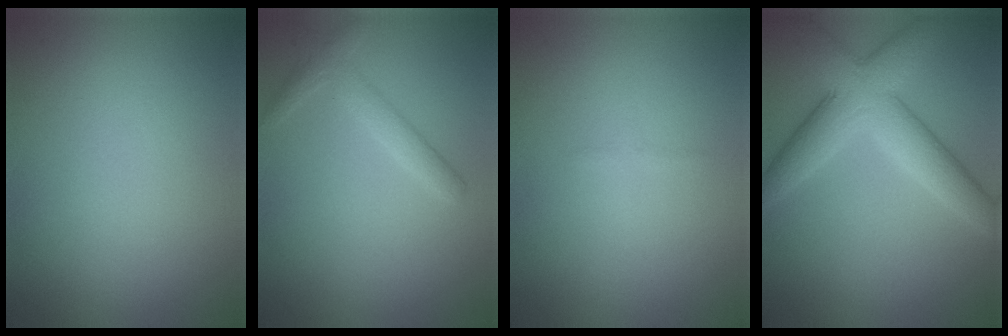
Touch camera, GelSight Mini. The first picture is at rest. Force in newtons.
{"total": 2.0, "press": 2.0, "slide": 0.1}
{"total": 0.6, "press": 0.6, "slide": 0.0}
{"total": 6.0, "press": 6.0, "slide": 0.3}